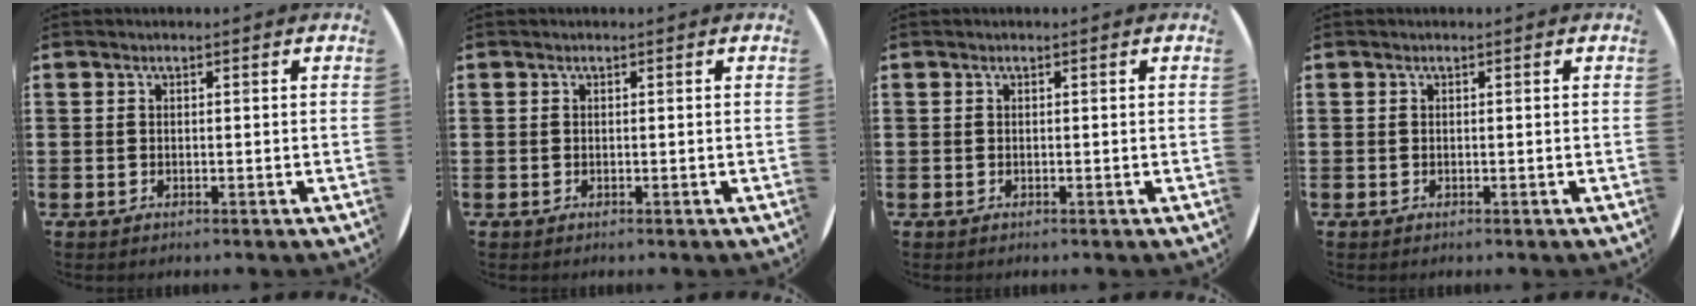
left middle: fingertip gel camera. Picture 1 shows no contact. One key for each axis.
{"total": 0.0}
{"total": 0.0}
{"total": 0.0}